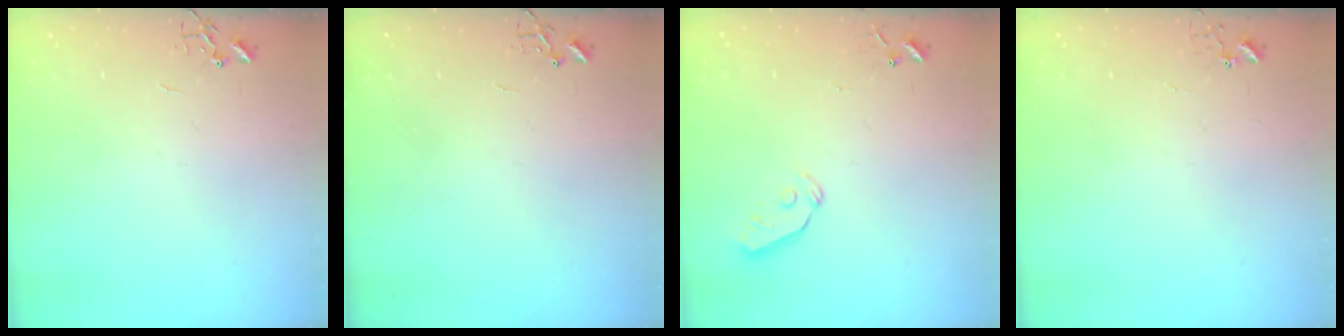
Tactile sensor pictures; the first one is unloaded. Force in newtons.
{"total": 6.4, "press": 6.4, "slide": 0.6}
{"total": 3.0, "press": 3.0, "slide": 0.3}
{"total": 3.9, "press": 3.9, "slide": 0.3}